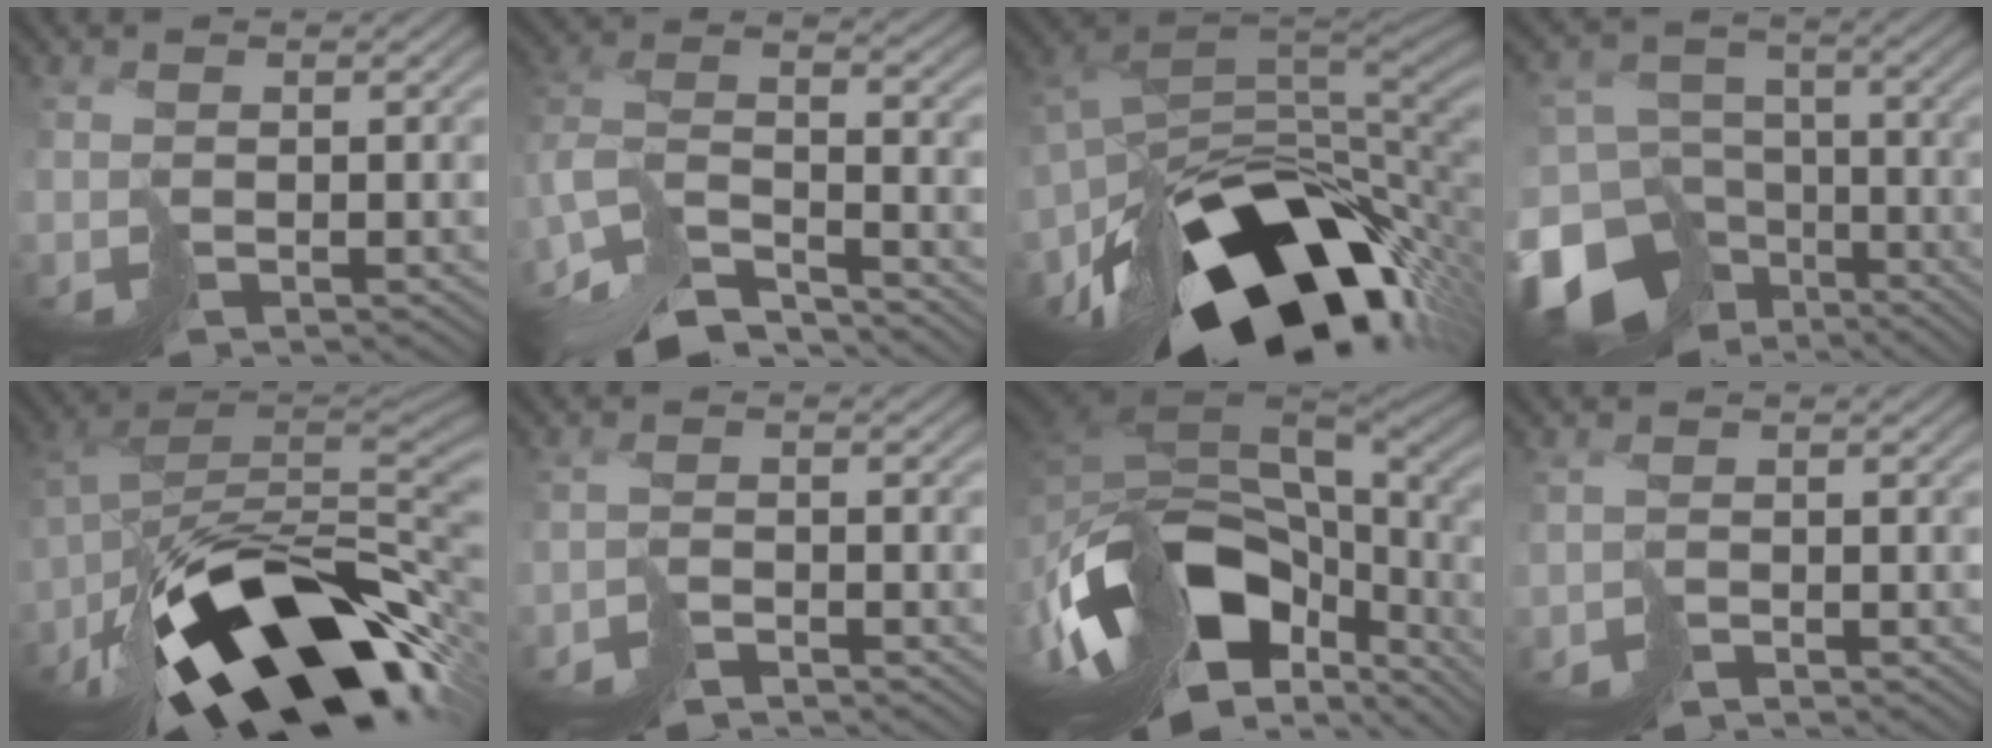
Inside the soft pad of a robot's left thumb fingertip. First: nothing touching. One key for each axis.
{"total": 12.5, "fx": -9.6, "fy": 4.2, "fz": 6.8, "tx": -0.155, "ty": -0.003, "tz": -0.188}
{"total": 17.9, "fx": -7.8, "fy": 11.2, "fz": 11.6, "tx": -0.187, "ty": -0.039, "tz": -0.119}
{"total": 17.4, "fx": -10.2, "fy": 12.3, "fz": 7.0, "tx": -0.211, "ty": -0.046, "tz": -0.152}
{"total": 19.0, "fx": -9.7, "fy": 9.1, "fz": 13.5, "tx": -0.231, "ty": -0.016, "tz": -0.167}
{"total": 3.1, "fx": -2.5, "fy": 0.9, "fz": 1.5, "tx": -0.030, "ty": 0.000, "tz": -0.056}
{"total": 18.4, "fx": -5.8, "fy": 9.6, "fz": 14.6, "tx": -0.307, "ty": -0.027, "tz": -0.082}
{"total": 1.8, "fx": -1.3, "fy": 0.9, "fz": 0.9, "tx": -0.021, "ty": 0.000, "tz": -0.033}